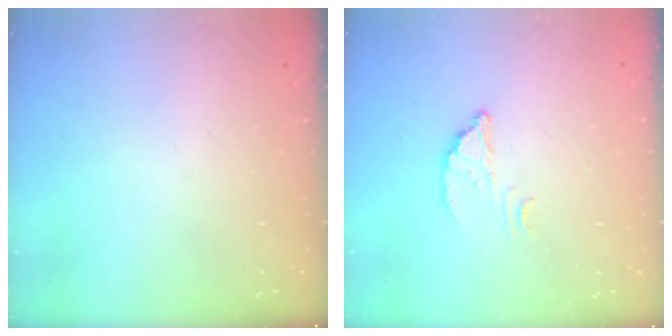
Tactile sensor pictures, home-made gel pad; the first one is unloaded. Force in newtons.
{"total": 2.7, "press": 2.7, "slide": 0.2}